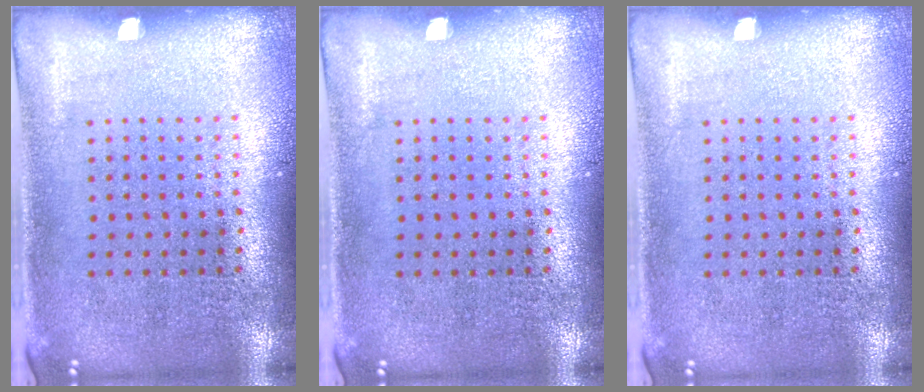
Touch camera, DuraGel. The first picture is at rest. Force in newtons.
{"total": 0.0}
{"total": 0.0}